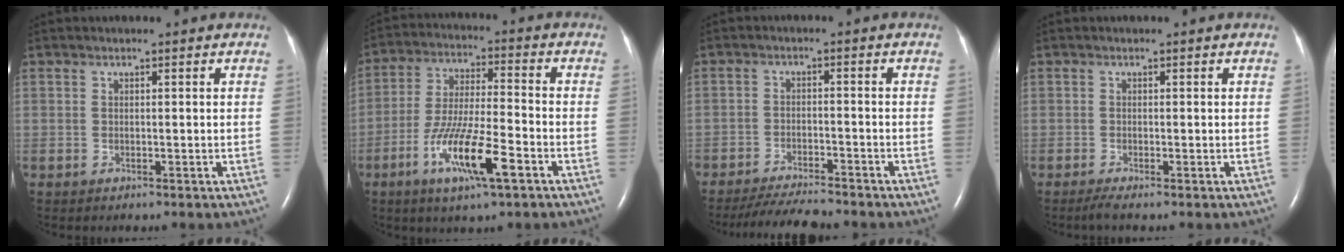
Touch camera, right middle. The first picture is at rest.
{"total": 12.0, "force": [-5.6, 1.5, 10.6], "torque": [-0.207, -0.015, -0.101]}
{"total": 7.3, "force": [-6.8, 0.4, 2.6], "torque": [-0.043, -0.019, -0.115]}
{"total": 1.1, "force": [-0.8, -0.2, 0.7], "torque": [-0.023, -0.006, -0.018]}